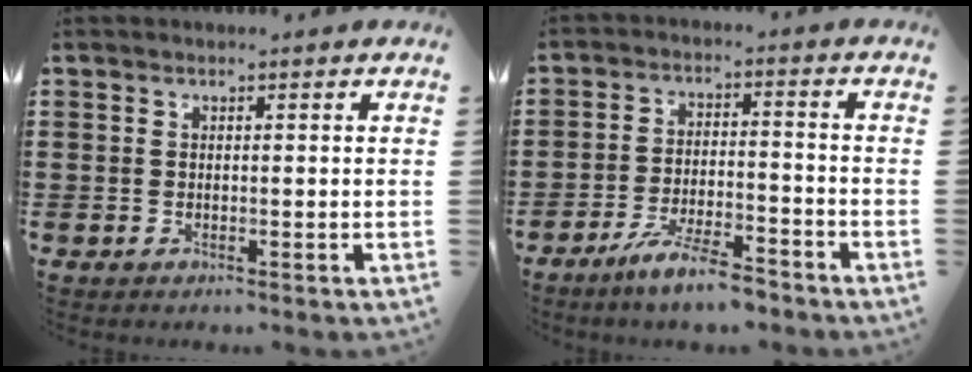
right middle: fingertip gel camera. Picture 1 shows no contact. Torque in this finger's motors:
{"motor_torque": [2.14, 0.00, 0.36, 0.10]}